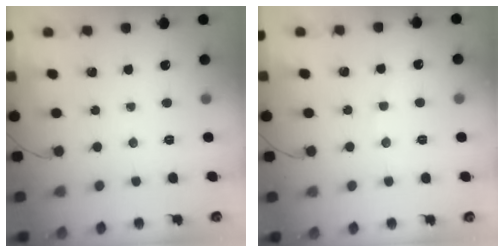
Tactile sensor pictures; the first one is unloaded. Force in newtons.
{"total": 3.2, "press": 3.0, "slide": 1.0}